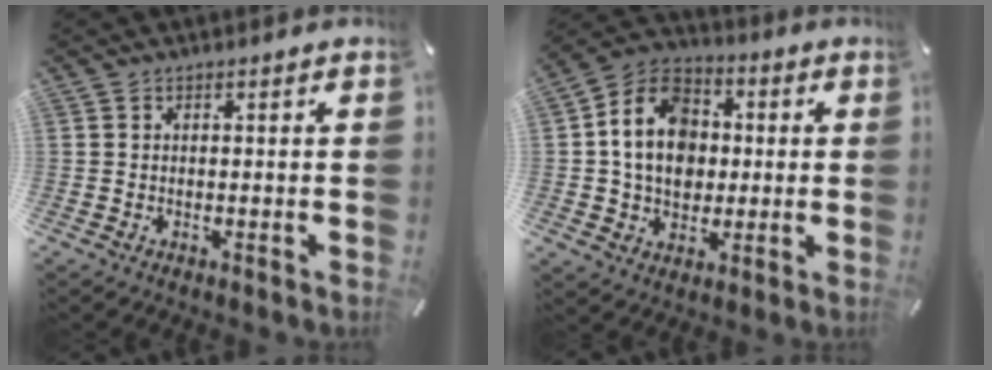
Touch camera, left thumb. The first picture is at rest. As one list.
[{"total": 13.7, "force": [-0.1, 11.5, 7.5], "torque": [-0.160, 0.019, -0.006]}]